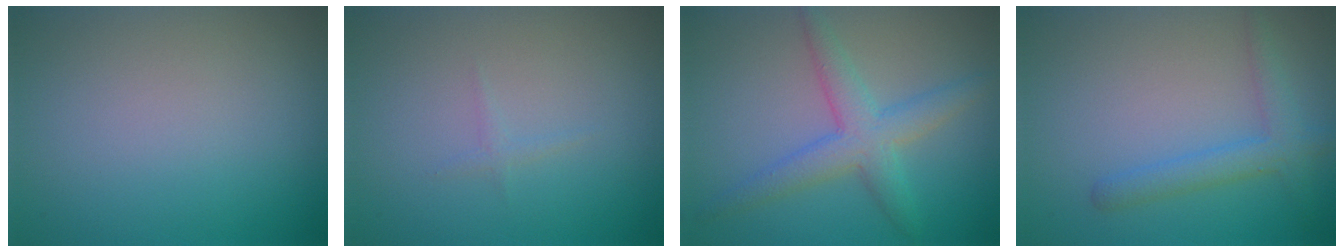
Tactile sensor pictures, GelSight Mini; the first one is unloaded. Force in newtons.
{"total": 1.0, "press": 0.9, "slide": 0.2}
{"total": 4.0, "press": 4.0, "slide": 0.1}
{"total": 2.7, "press": 2.7, "slide": 0.1}